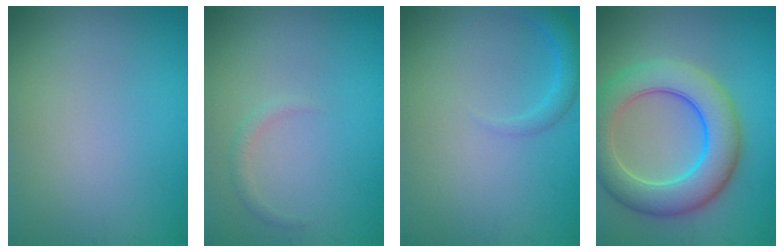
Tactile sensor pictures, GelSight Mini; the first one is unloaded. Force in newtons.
{"total": 0.9, "press": 0.9, "slide": 0.0}
{"total": 1.8, "press": 1.8, "slide": 0.2}
{"total": 8.4, "press": 8.3, "slide": 0.6}